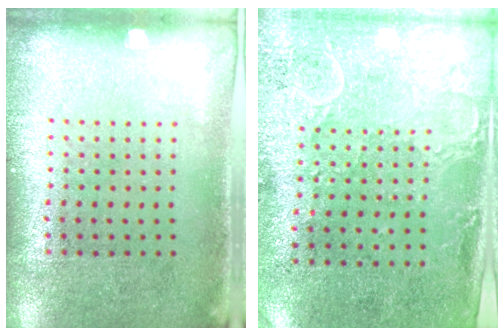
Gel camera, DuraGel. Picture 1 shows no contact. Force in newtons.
{"total": 3.0, "press": 2.3, "slide": 1.9}